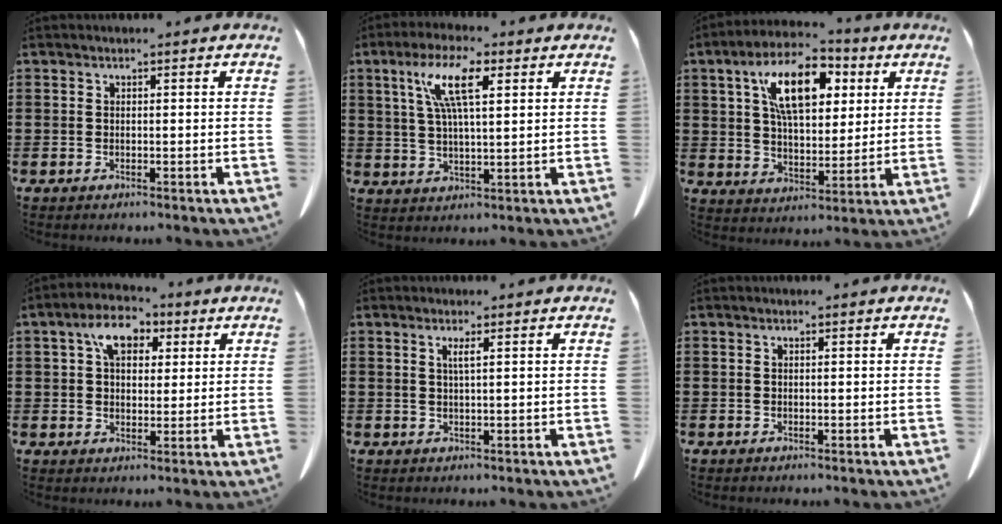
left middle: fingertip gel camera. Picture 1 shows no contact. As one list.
[{"total": 9.0, "force": [4.1, 2.4, 7.7], "torque": [-0.160, 0.010, 0.070]}, {"total": 12.6, "force": [5.8, 6.1, 9.4], "torque": [-0.173, 0.003, 0.101]}, {"total": 6.4, "force": [2.9, 4.0, 4.1], "torque": [-0.081, 0.011, 0.048]}, {"total": 1.5, "force": [0.6, 0.0, 1.4], "torque": [-0.030, -0.002, 0.011]}, {"total": 0.0}]